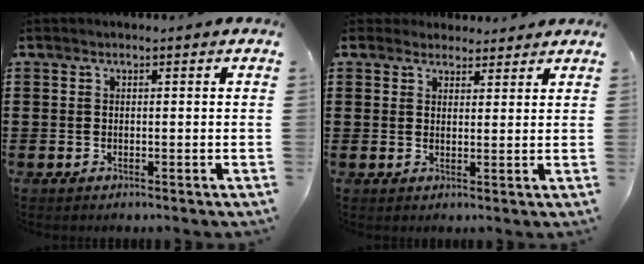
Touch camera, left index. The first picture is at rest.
{"total": 3.0, "force": [2.7, 1.2, 0.1], "torque": [-0.011, 0.000, 0.053]}